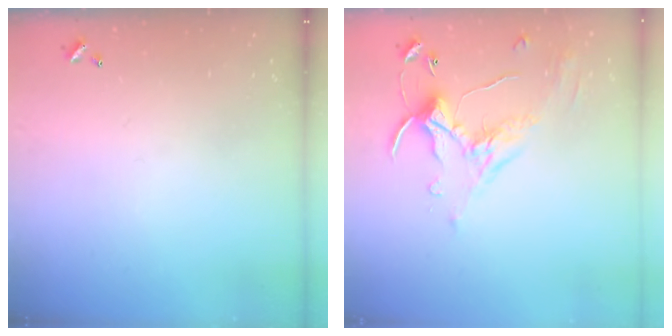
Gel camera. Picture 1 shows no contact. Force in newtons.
{"total": 1.1, "press": 0.5, "slide": 1.0}